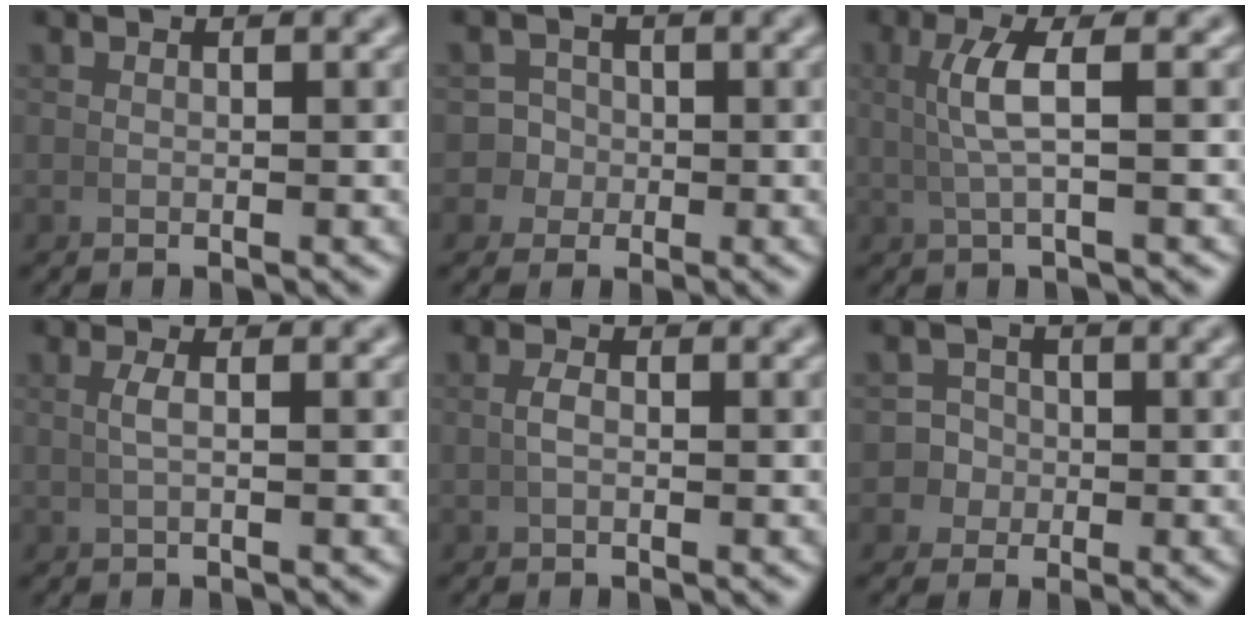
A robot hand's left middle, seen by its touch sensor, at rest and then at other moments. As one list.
[{"total": 4.3, "force": [-1.0, 4.0, 1.0], "torque": [-0.030, -0.018, -0.017]}, {"total": 3.2, "force": [0.7, -0.1, 3.1], "torque": [-0.061, 0.012, 0.012]}, {"total": 1.2, "force": [0.2, -0.2, 1.1], "torque": [-0.027, 0.003, 0.005]}, {"total": 0.9, "force": [-0.1, 0.2, 0.9], "torque": [-0.023, 0.002, -0.001]}, {"total": 4.4, "force": [-1.1, 4.1, 1.1], "torque": [-0.030, -0.018, -0.020]}]